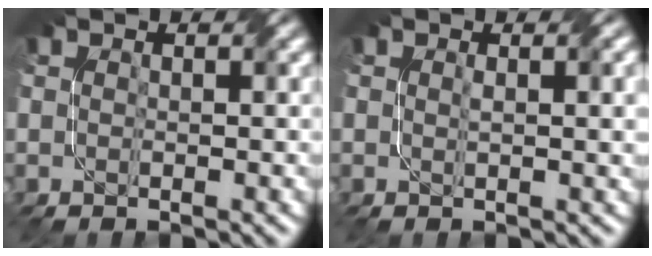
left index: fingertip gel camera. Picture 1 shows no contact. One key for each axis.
{"total": 2.3, "fx": 0.5, "fy": 0.7, "fz": 2.1, "tx": -0.027, "ty": 0.004, "tz": 0.010}